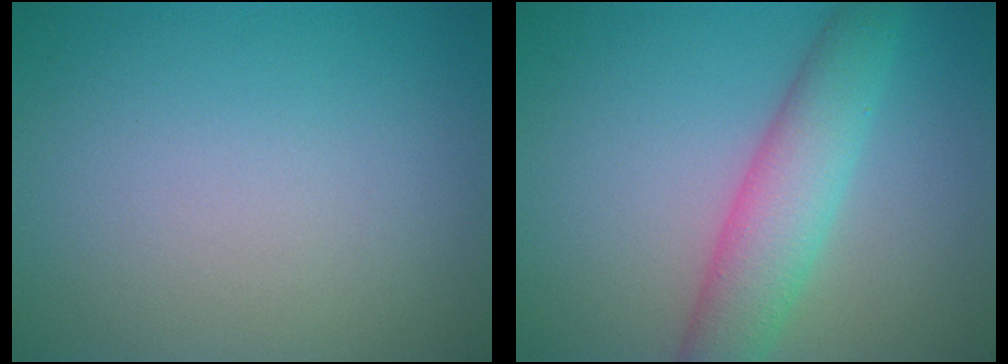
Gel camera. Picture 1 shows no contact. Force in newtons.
{"total": 5.1, "press": 5.1, "slide": 0.1}